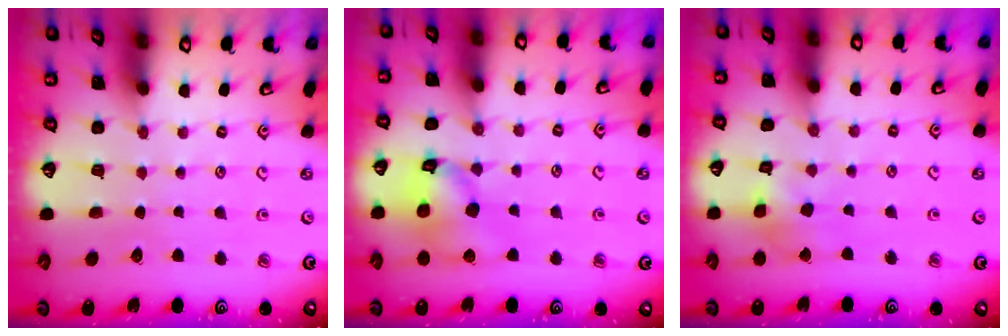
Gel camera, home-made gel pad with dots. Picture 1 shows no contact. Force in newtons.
{"total": 13.0, "press": 12.9, "slide": 1.5}
{"total": 8.9, "press": 8.9, "slide": 1.0}